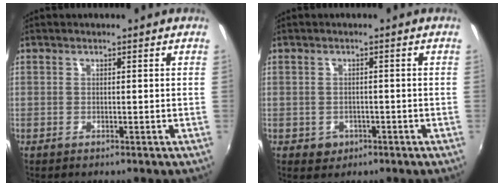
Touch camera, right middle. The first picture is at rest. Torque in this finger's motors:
{"motor_torque": [0.27, -0.24, -0.01, 0.01]}